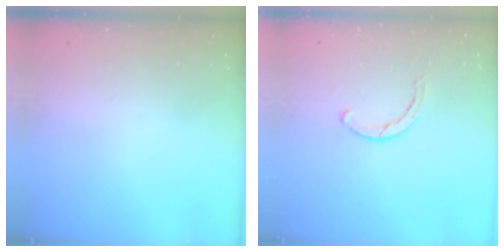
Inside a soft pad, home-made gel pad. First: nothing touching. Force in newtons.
{"total": 2.8, "press": 2.8, "slide": 0.2}